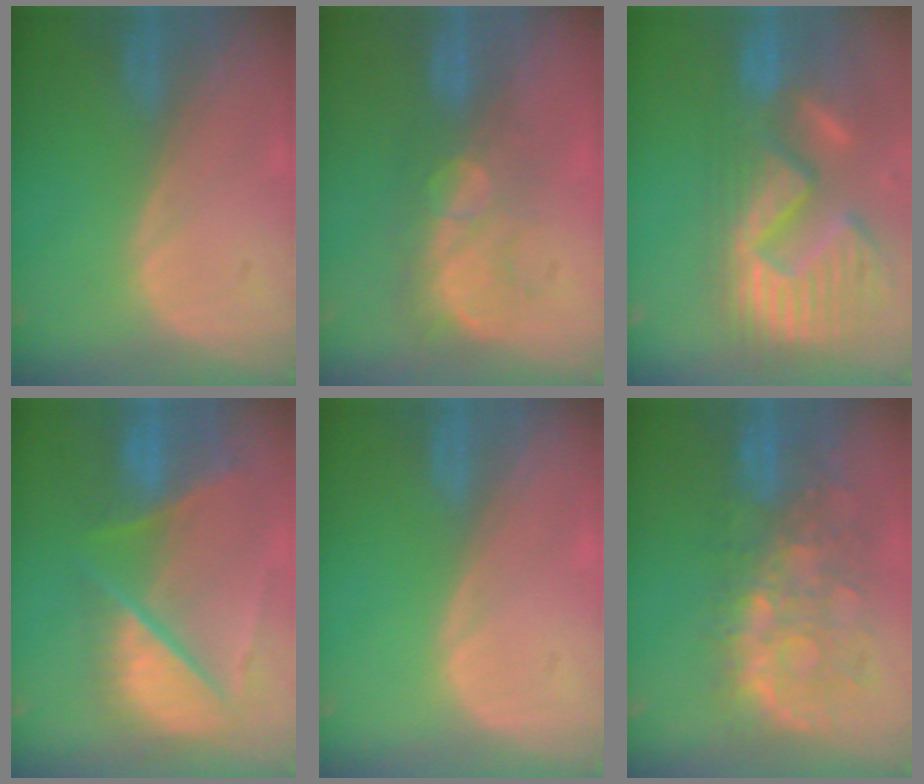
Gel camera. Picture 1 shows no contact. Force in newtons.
{"total": 7.6, "press": 7.2, "slide": 2.3}
{"total": 15.1, "press": 12.6, "slide": 8.3}
{"total": 10.6, "press": 8.9, "slide": 5.8}
{"total": 0.0}
{"total": 10.4, "press": 9.4, "slide": 4.6}